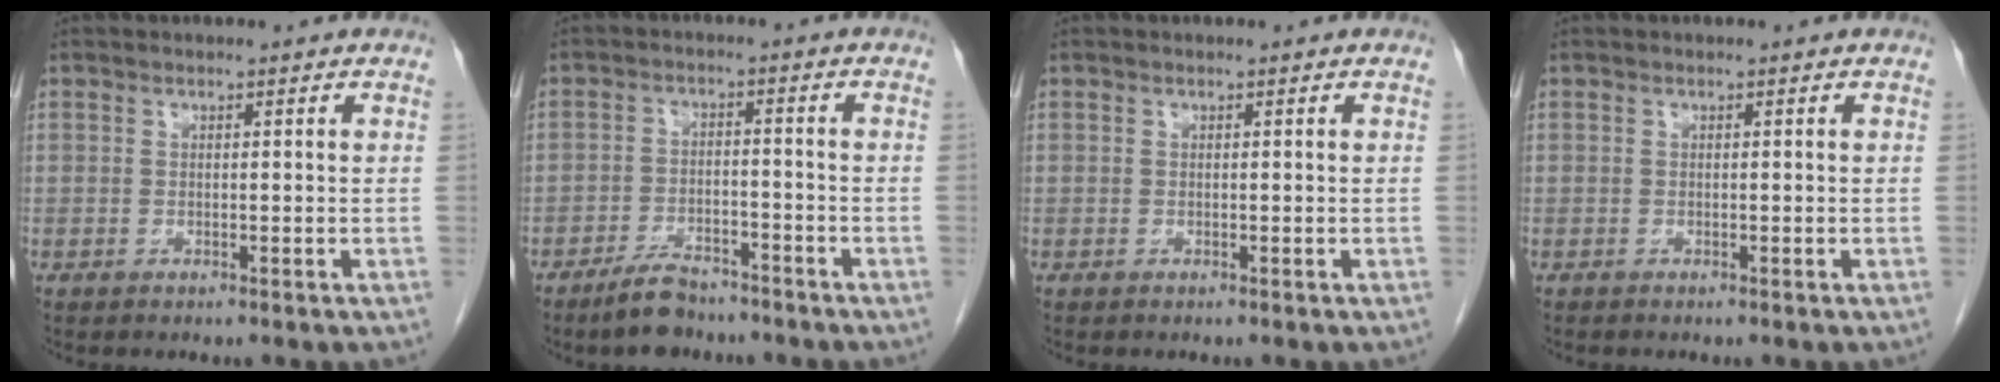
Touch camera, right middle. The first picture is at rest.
{"total": 5.8, "force": [-4.9, 2.0, 2.5], "torque": [-0.050, -0.004, -0.084]}
{"total": 0.0}
{"total": 0.0}